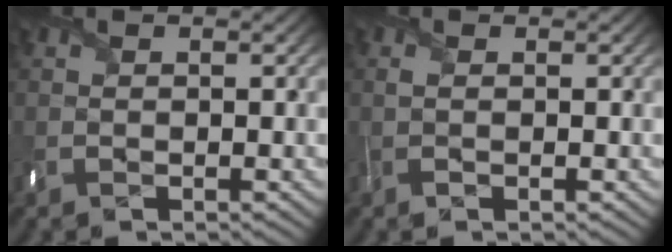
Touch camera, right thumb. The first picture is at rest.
{"total": 0.9, "force": [0.1, 0.4, 0.8], "torque": [-0.019, 0.000, 0.002]}